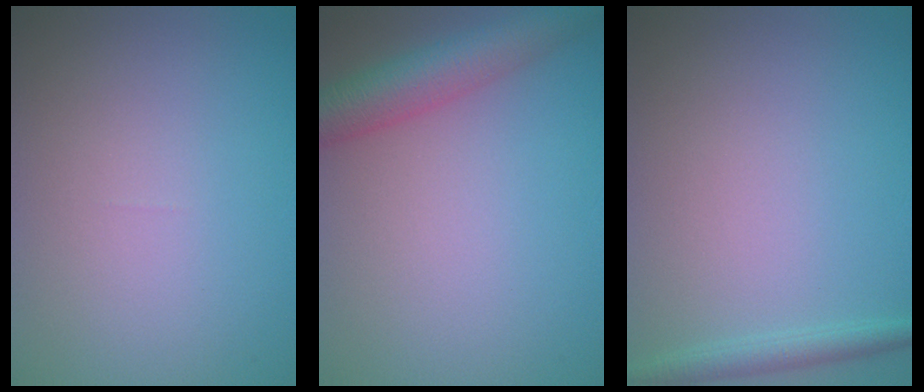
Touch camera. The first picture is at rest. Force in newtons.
{"total": 5.3, "press": 5.3, "slide": 0.3}
{"total": 1.8, "press": 1.8, "slide": 0.1}